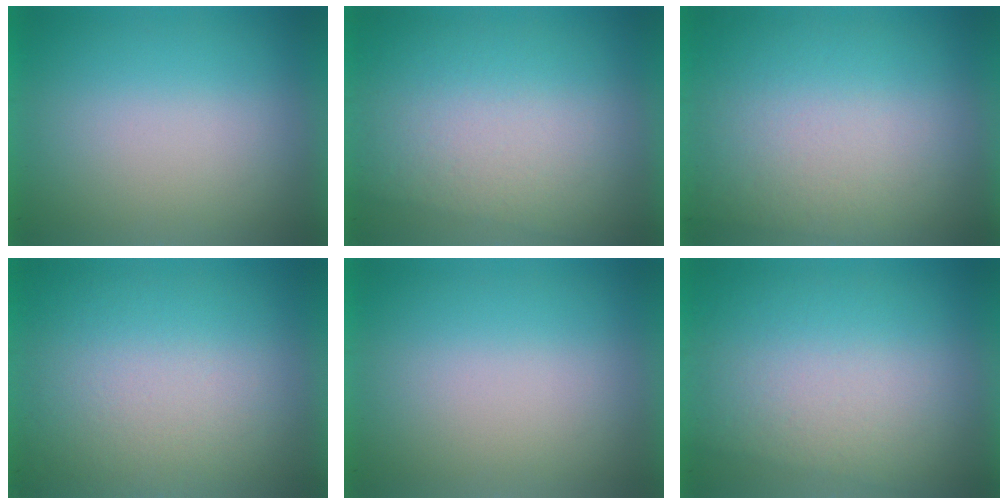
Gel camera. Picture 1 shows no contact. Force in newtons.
{"total": 3.1}
{"total": 2.9}
{"total": 4.0}
{"total": 0.0}
{"total": 3.0}